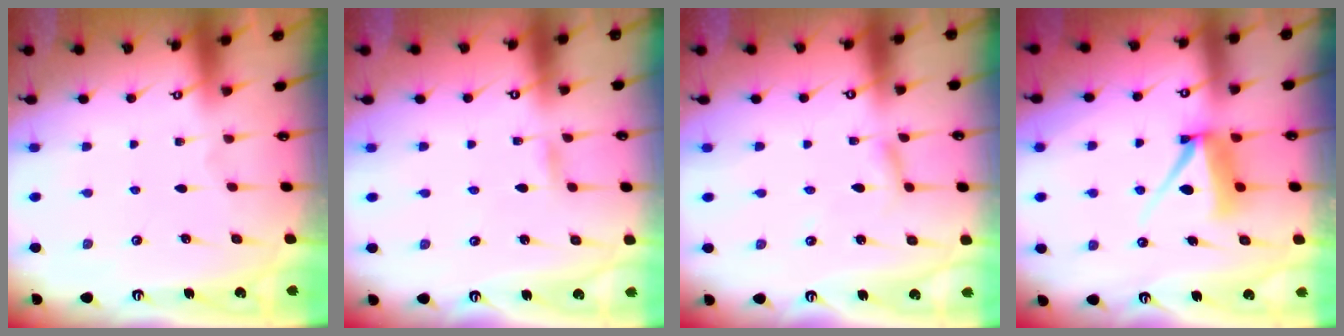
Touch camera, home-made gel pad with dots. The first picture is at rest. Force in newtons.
{"total": 2.8, "press": 2.7, "slide": 0.3}
{"total": 2.2, "press": 2.2, "slide": 0.2}
{"total": 8.0, "press": 7.9, "slide": 0.7}